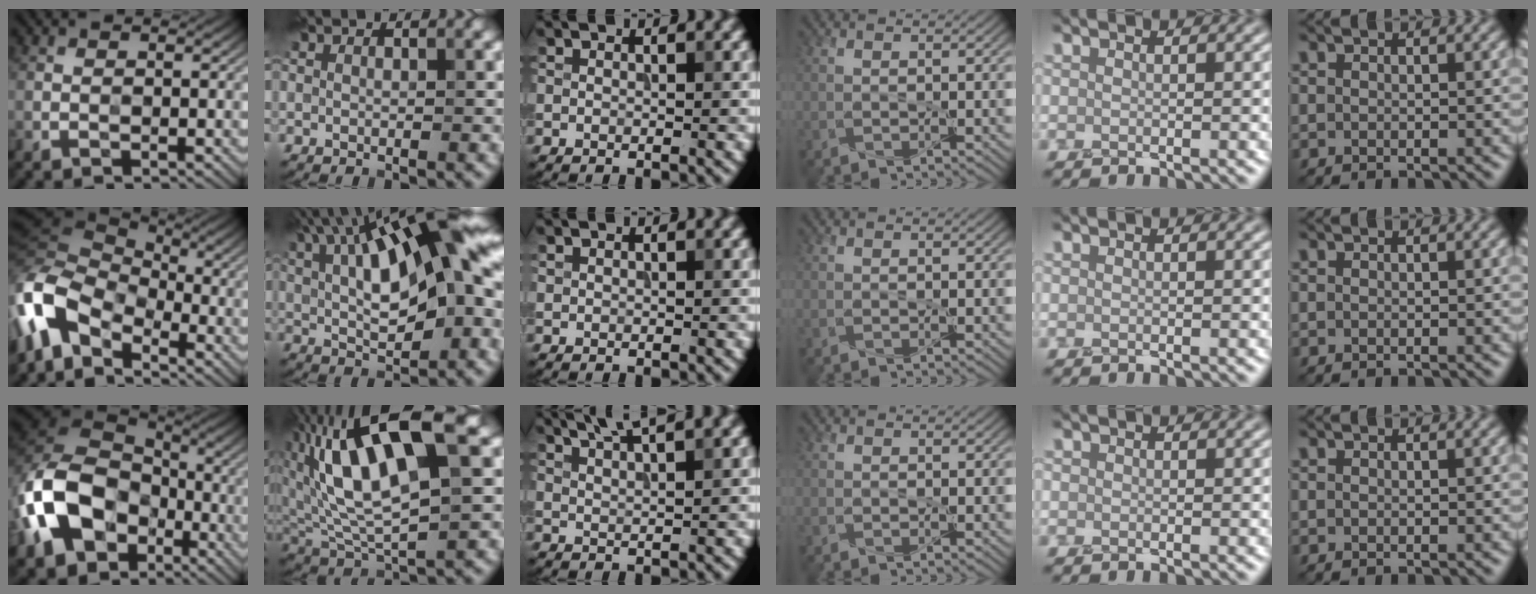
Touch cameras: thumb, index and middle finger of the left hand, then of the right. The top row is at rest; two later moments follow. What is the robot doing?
{"motion": "peel", "object": "sticker"}